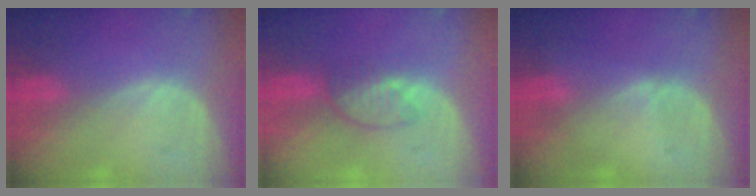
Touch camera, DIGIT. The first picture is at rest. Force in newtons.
{"total": 3.8, "press": 3.3, "slide": 1.8}
{"total": 0.5, "press": 0.5, "slide": 0.2}